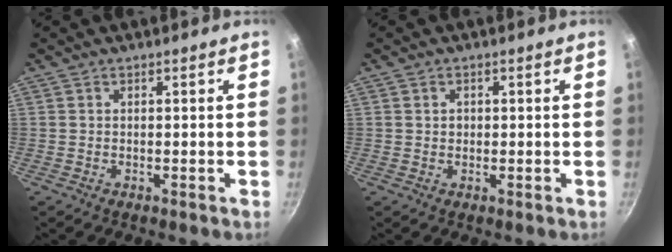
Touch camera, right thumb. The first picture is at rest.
{"total": 1.2, "force": [0.3, 1.1, 0.5], "torque": [-0.004, 0.003, 0.004]}